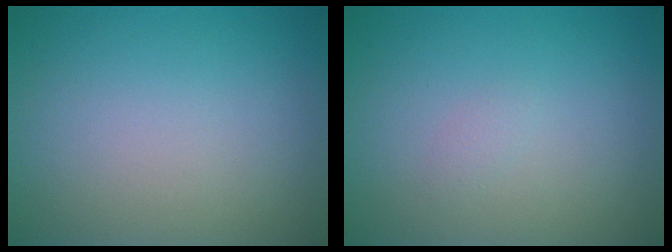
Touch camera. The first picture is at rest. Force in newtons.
{"total": 0.5, "press": 0.5, "slide": 0.0}